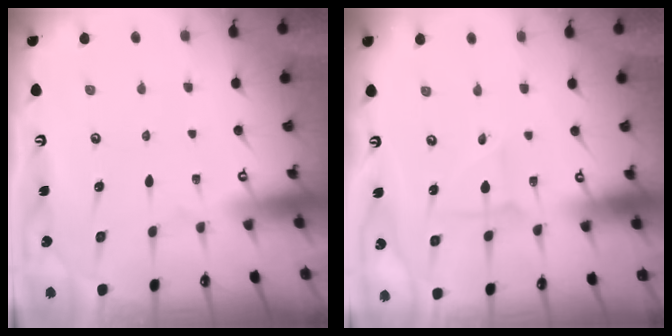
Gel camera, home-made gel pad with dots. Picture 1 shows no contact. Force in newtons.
{"total": 2.7, "press": 2.6, "slide": 0.3}